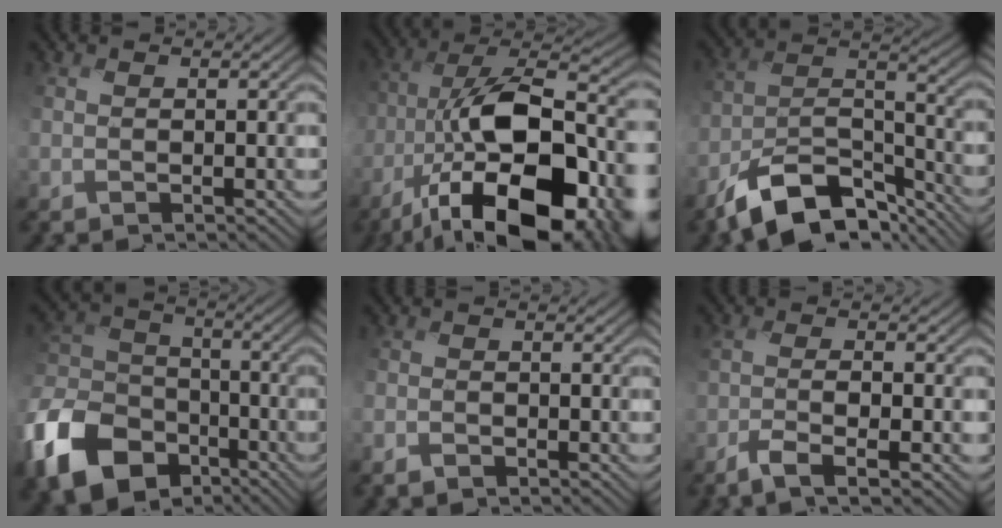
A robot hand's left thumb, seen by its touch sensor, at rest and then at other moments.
{"total": 20.9, "force": [-8.9, 9.4, 16.4], "torque": [-0.301, -0.019, -0.150]}
{"total": 12.8, "force": [-9.3, 5.6, 6.7], "torque": [-0.126, -0.007, -0.177]}
{"total": 15.4, "force": [-8.1, 10.7, 7.5], "torque": [-0.216, -0.031, -0.163]}
{"total": 1.7, "force": [-1.3, 0.9, 0.5], "torque": [-0.011, -0.003, -0.031]}
{"total": 5.4, "force": [-2.9, 1.2, 4.4], "torque": [-0.085, -0.002, -0.057]}